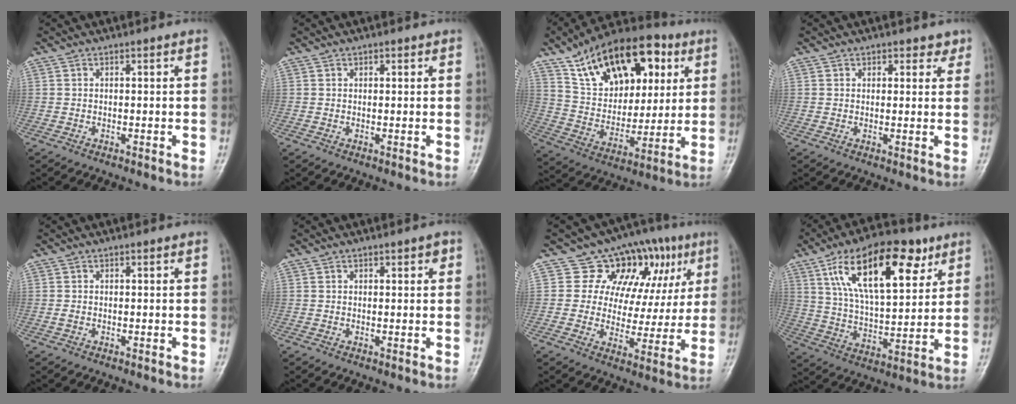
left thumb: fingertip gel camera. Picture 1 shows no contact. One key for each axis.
{"total": 0.7, "fx": 0.4, "fy": 0.5, "fz": 0.2, "tx": 0.003, "ty": -0.002, "tz": 0.004}
{"total": 23.8, "fx": 10.8, "fy": 13.9, "fz": 16.1, "tx": -0.214, "ty": -0.014, "tz": 0.183}
{"total": 2.7, "fx": 1.8, "fy": 1.9, "fz": 0.7, "tx": 0.022, "ty": -0.007, "tz": 0.019}
{"total": 0.7, "fx": -0.1, "fy": 0.5, "fz": 0.4, "tx": -0.012, "ty": -0.001, "tz": -0.003}
{"total": 1.6, "fx": 0.8, "fy": 0.9, "fz": 1.0, "tx": -0.001, "ty": -0.001, "tz": 0.010}
{"total": 15.0, "fx": 6.4, "fy": 10.7, "fz": 8.3, "tx": -0.045, "ty": -0.003, "tz": 0.092}
{"total": 20.8, "fx": 9.9, "fy": 9.5, "fz": 15.7, "tx": -0.229, "ty": -0.025, "tz": 0.172}